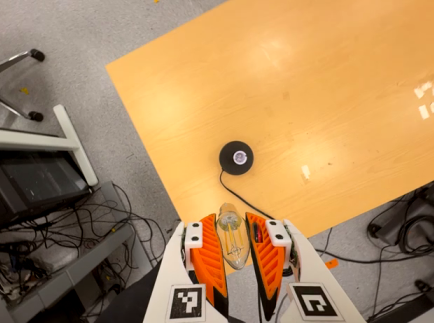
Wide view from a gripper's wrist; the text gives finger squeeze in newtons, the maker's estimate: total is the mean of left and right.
{"total": 22.1, "left": 24.5, "right": 19.6}